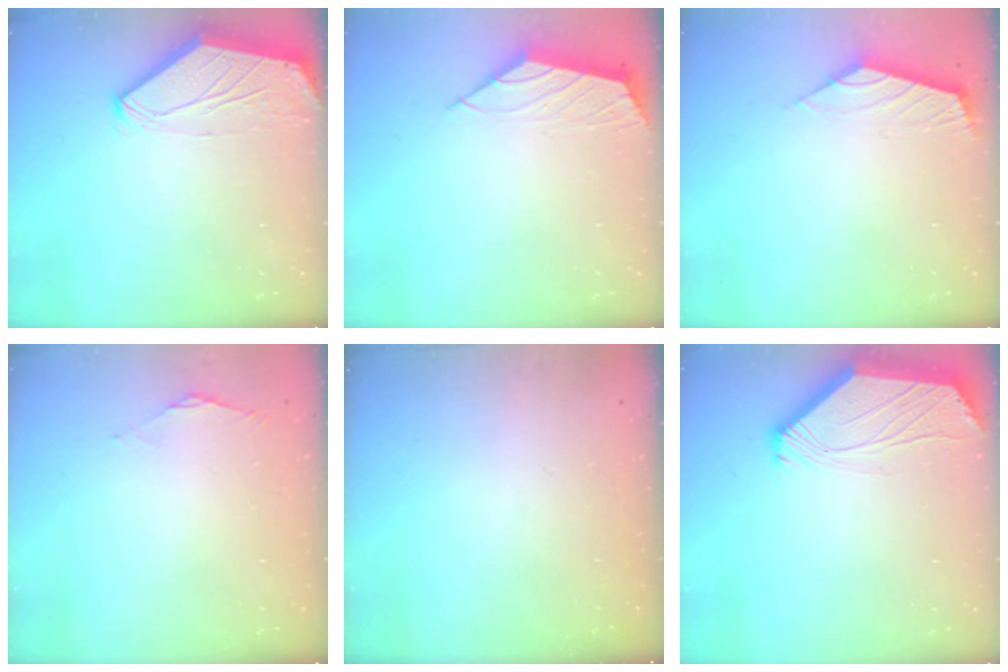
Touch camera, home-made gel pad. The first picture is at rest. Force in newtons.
{"total": 2.2, "press": 2.2, "slide": 0.5}
{"total": 2.4, "press": 2.3, "slide": 0.6}
{"total": 1.3, "press": 1.3, "slide": 0.3}
{"total": 0.0}
{"total": 2.6, "press": 2.6, "slide": 0.6}